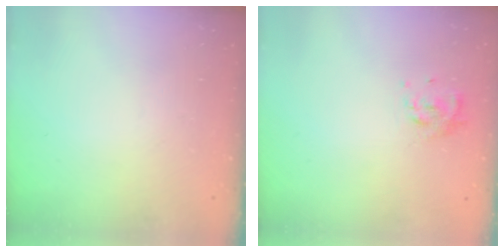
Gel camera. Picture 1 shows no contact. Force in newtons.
{"total": 3.8, "press": 3.7, "slide": 0.9}